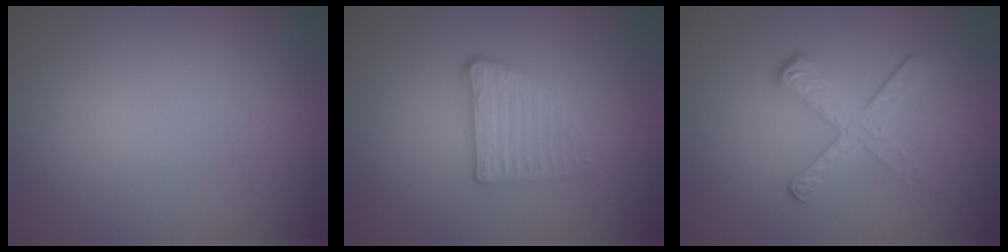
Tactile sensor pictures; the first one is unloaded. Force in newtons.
{"total": 2.7, "press": 2.4, "slide": 1.2}
{"total": 3.5, "press": 2.4, "slide": 2.6}